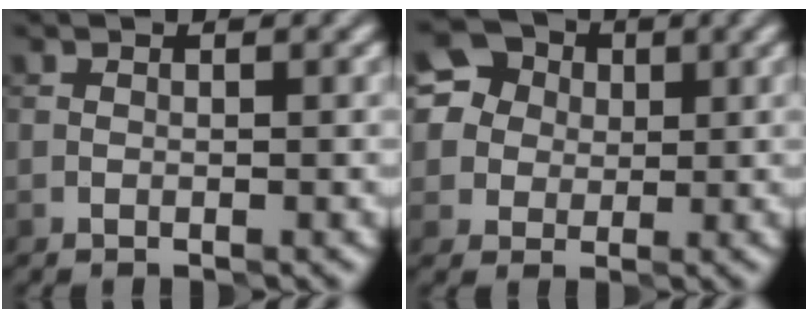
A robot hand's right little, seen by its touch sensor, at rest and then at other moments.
{"total": 7.7, "force": [2.9, 6.7, 2.4], "torque": [-0.047, 0.037, 0.034]}